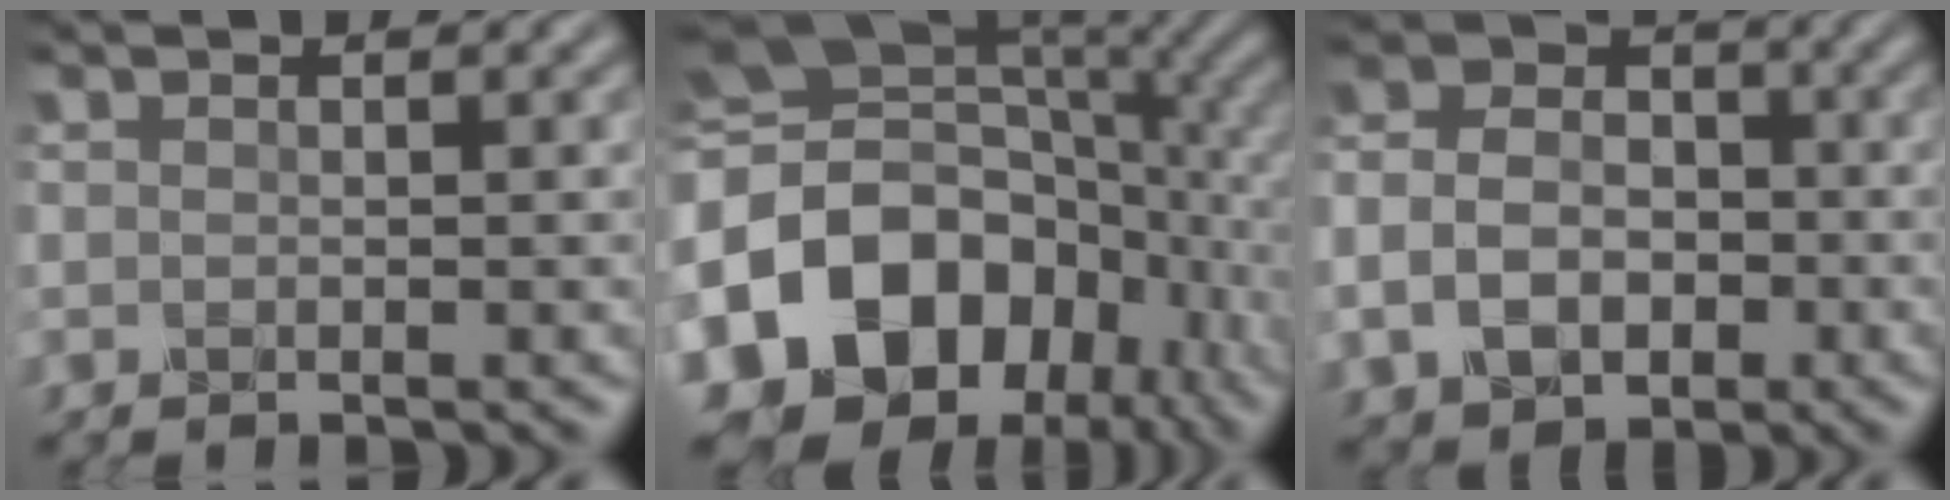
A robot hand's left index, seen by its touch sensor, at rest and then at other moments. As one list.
[{"total": 16.9, "force": [-3.1, 12.6, 10.9], "torque": [-0.222, -0.001, -0.056]}, {"total": 6.3, "force": [-1.6, 4.9, 3.6], "torque": [-0.075, 0.001, -0.040]}]